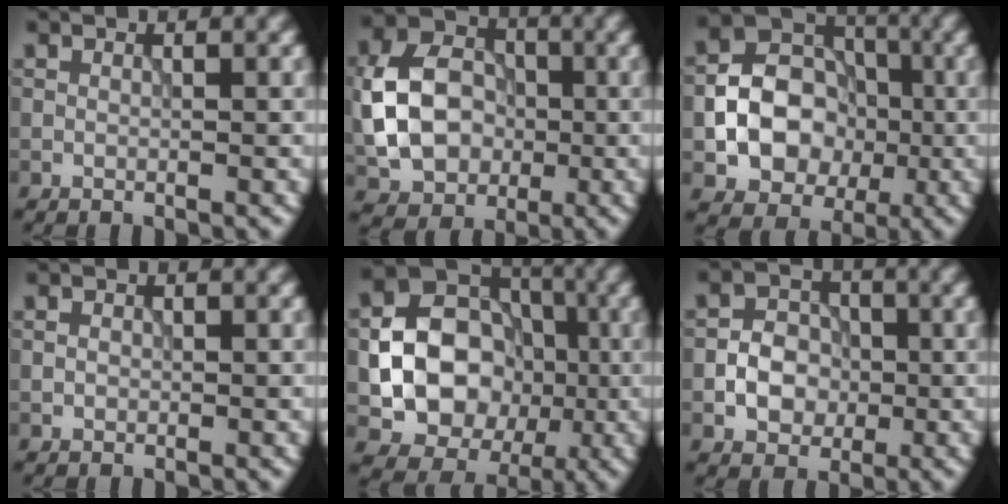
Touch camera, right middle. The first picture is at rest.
{"total": 8.2, "force": [-0.9, 6.4, 5.1], "torque": [-0.105, 0.012, -0.028]}
{"total": 8.1, "force": [-1.5, 6.6, 4.6], "torque": [-0.073, 0.000, -0.035]}
{"total": 0.7, "force": [0.0, 0.6, 0.3], "torque": [-0.004, -0.002, -0.002]}
{"total": 10.5, "force": [-1.3, 8.8, 5.7], "torque": [-0.073, -0.003, -0.034]}
{"total": 3.7, "force": [-0.9, 3.0, 1.9], "torque": [-0.024, 0.004, -0.018]}